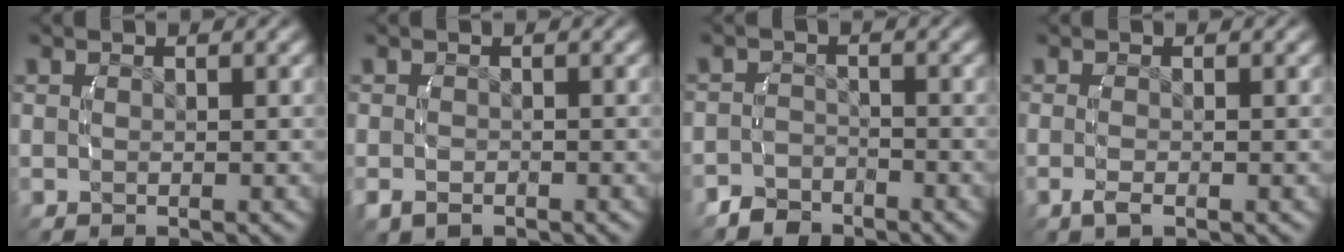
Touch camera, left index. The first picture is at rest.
{"total": 1.3, "force": [-0.9, 0.7, 0.5], "torque": [-0.021, -0.010, -0.011]}
{"total": 3.0, "force": [-2.7, 1.2, 0.0], "torque": [0.001, -0.013, -0.046]}
{"total": 1.4, "force": [-0.8, -0.1, 1.1], "torque": [-0.028, -0.006, -0.012]}